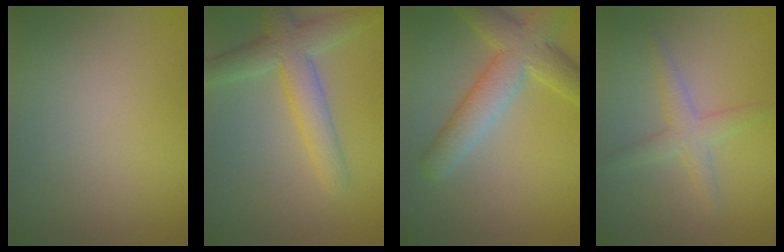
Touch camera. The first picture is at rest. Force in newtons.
{"total": 4.8, "press": 4.8, "slide": 0.2}
{"total": 5.9, "press": 5.9, "slide": 0.3}
{"total": 2.4, "press": 2.4, "slide": 0.0}